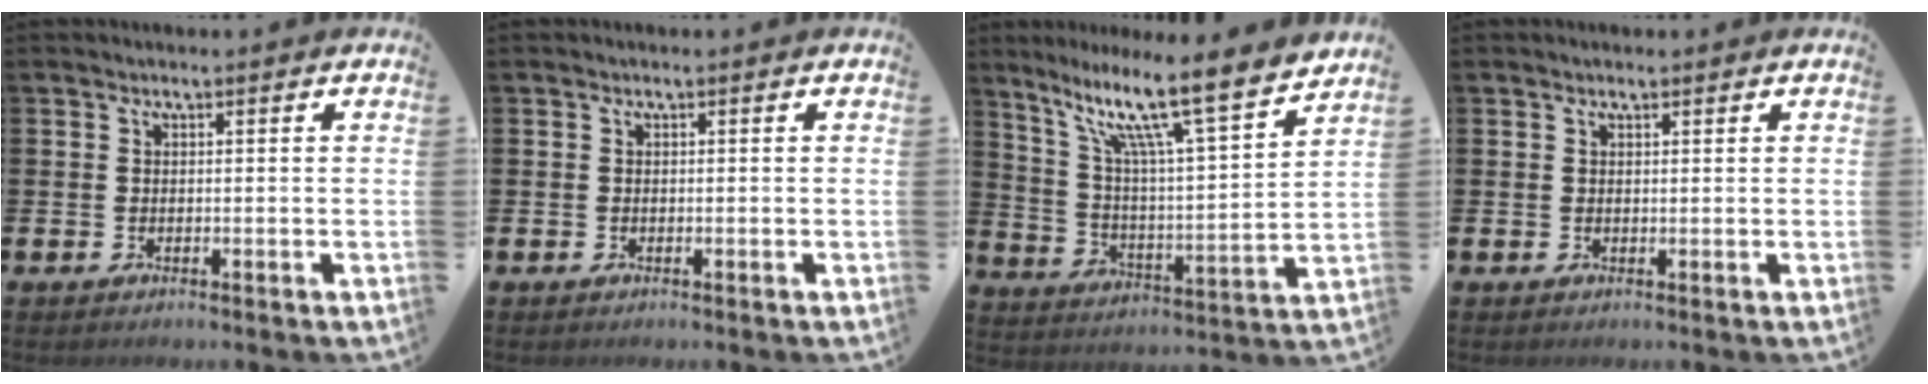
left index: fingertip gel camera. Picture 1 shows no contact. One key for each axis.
{"total": 0.0}
{"total": 12.8, "fx": 9.6, "fy": 1.5, "fz": 8.3, "tx": -0.182, "ty": -0.064, "tz": 0.154}
{"total": 0.8, "fx": 0.8, "fy": 0.3, "fz": 0.2, "tx": 0.007, "ty": -0.002, "tz": 0.011}